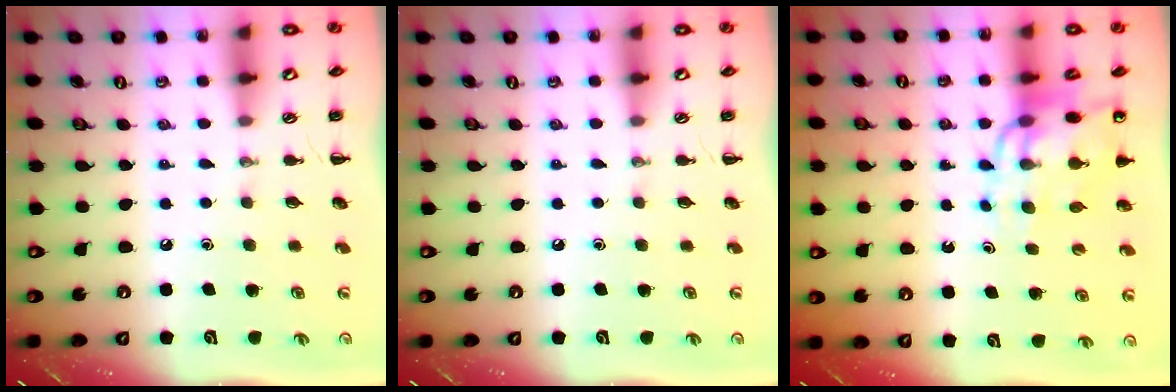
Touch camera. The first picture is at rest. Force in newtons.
{"total": 0.0}
{"total": 13.2, "press": 12.7, "slide": 3.7}